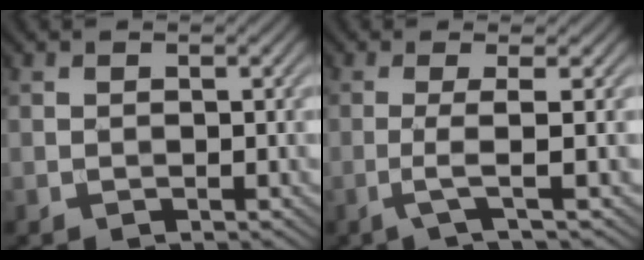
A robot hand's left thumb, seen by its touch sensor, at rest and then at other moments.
{"total": 3.0, "force": [-0.5, 0.2, 3.0], "torque": [-0.056, 0.005, -0.026]}